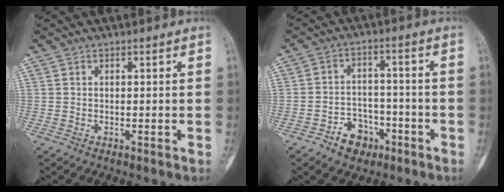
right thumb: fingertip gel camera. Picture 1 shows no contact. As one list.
[{"total": 7.1, "force": [-4.1, 5.1, 2.6], "torque": [-0.010, 0.039, -0.063]}]